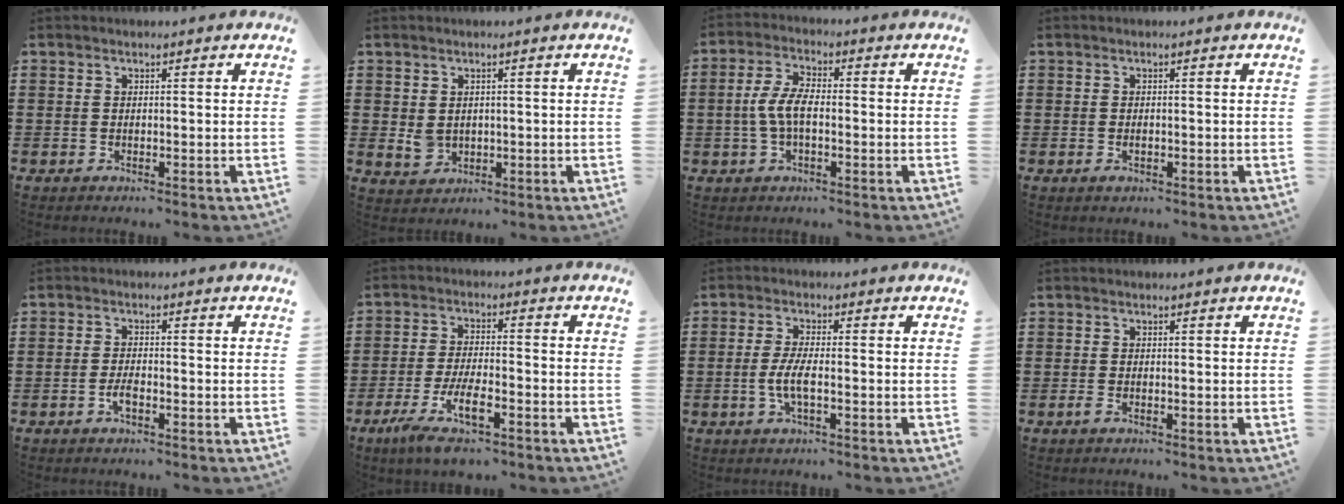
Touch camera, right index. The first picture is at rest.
{"total": 2.5, "force": [0.2, 2.1, 1.3], "torque": [-0.022, 0.003, 0.002]}
{"total": 5.5, "force": [-0.8, 2.5, 4.8], "torque": [-0.114, 0.000, -0.022]}
{"total": 0.9, "force": [-0.2, 0.4, 0.8], "torque": [-0.016, -0.003, -0.003]}
{"total": 2.7, "force": [-1.2, 0.9, 2.2], "torque": [-0.047, -0.002, -0.024]}
{"total": 7.7, "force": [-4.2, 2.3, 6.0], "torque": [-0.137, -0.007, -0.080]}
{"total": 3.9, "force": [-1.0, 0.9, 3.6], "torque": [-0.084, -0.006, -0.025]}
{"total": 0.7, "force": [-0.4, 0.1, 0.6], "torque": [-0.020, -0.009, -0.007]}